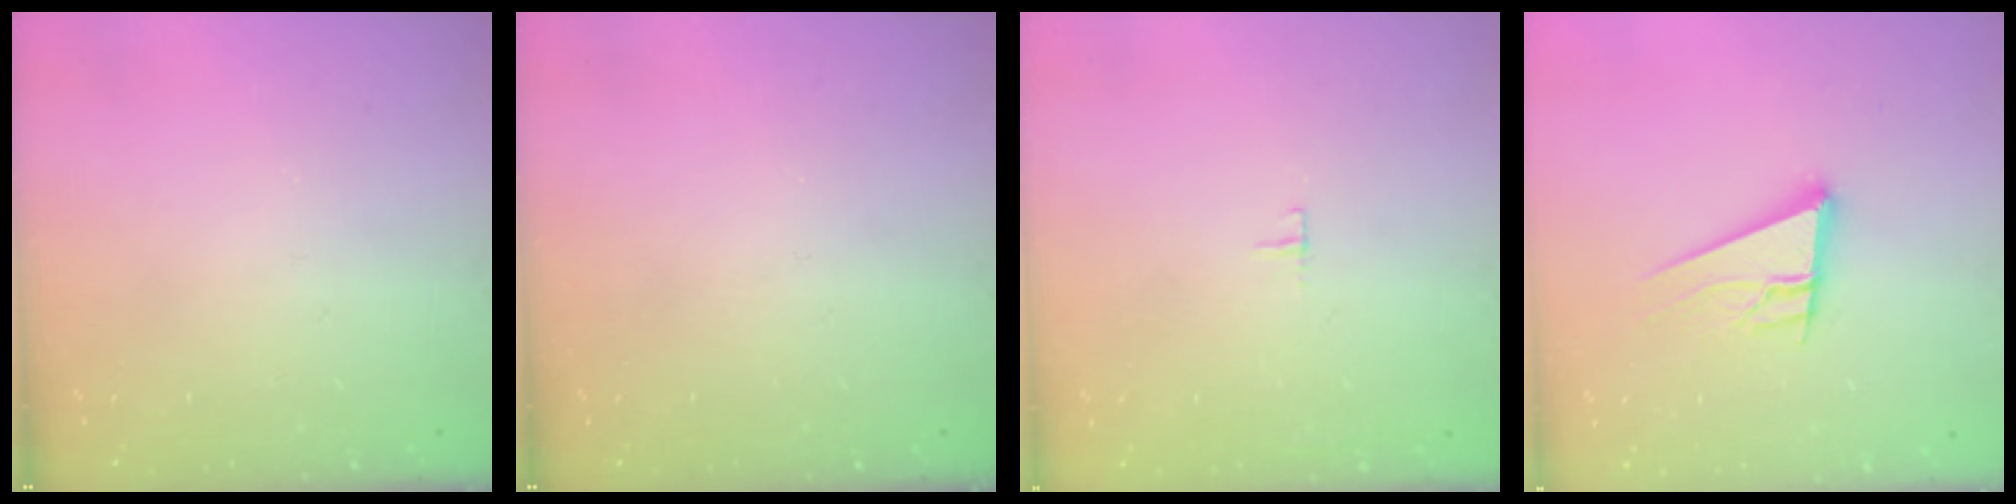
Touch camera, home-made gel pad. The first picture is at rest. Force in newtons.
{"total": 0.0}
{"total": 3.1, "press": 3.1, "slide": 0.2}
{"total": 13.1, "press": 12.7, "slide": 3.4}